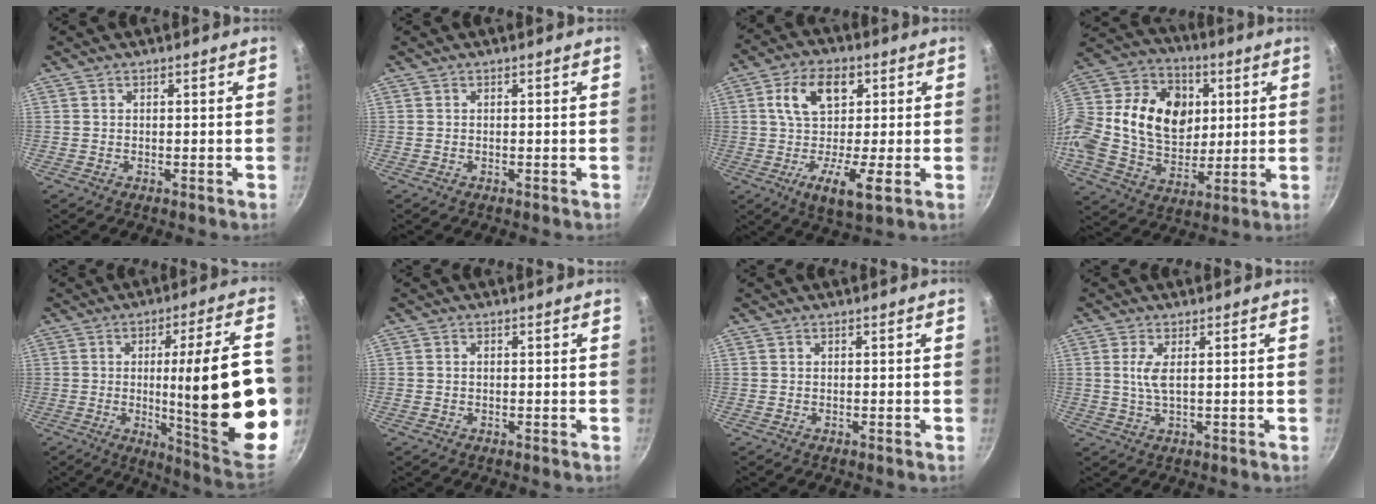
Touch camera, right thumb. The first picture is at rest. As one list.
[{"total": 0.0}, {"total": 13.1, "force": [0.5, 6.7, 11.2], "torque": [-0.173, 0.008, -0.003]}, {"total": 26.6, "force": [4.2, 19.7, 17.3], "torque": [-0.322, 0.028, 0.071]}, {"total": 27.0, "force": [-2.3, 4.7, 26.5], "torque": [-0.363, -0.012, -0.021]}, {"total": 0.7, "force": [0.1, 0.6, 0.4], "torque": [-0.006, 0.004, 0.000]}, {"total": 0.0}, {"total": 3.6, "force": [0.8, 1.1, 3.3], "torque": [-0.076, -0.004, 0.016]}]